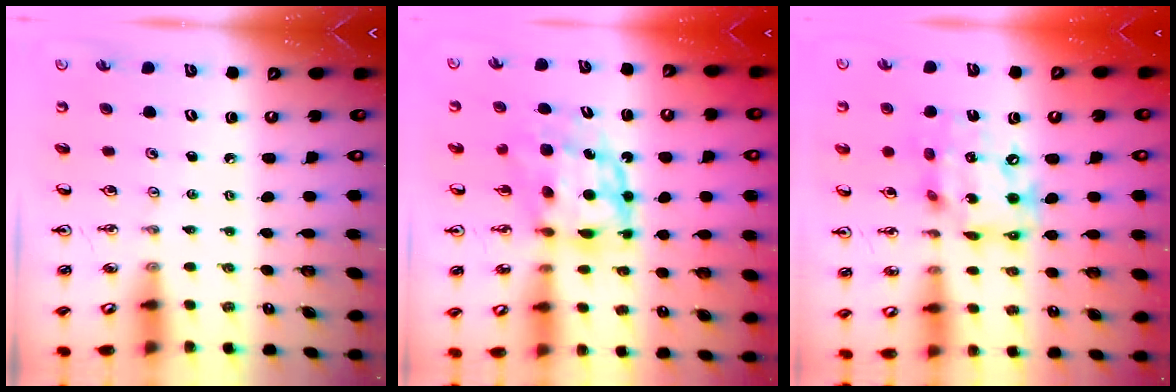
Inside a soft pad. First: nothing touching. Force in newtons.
{"total": 8.4, "press": 8.2, "slide": 1.3}
{"total": 14.7, "press": 14.7, "slide": 1.0}